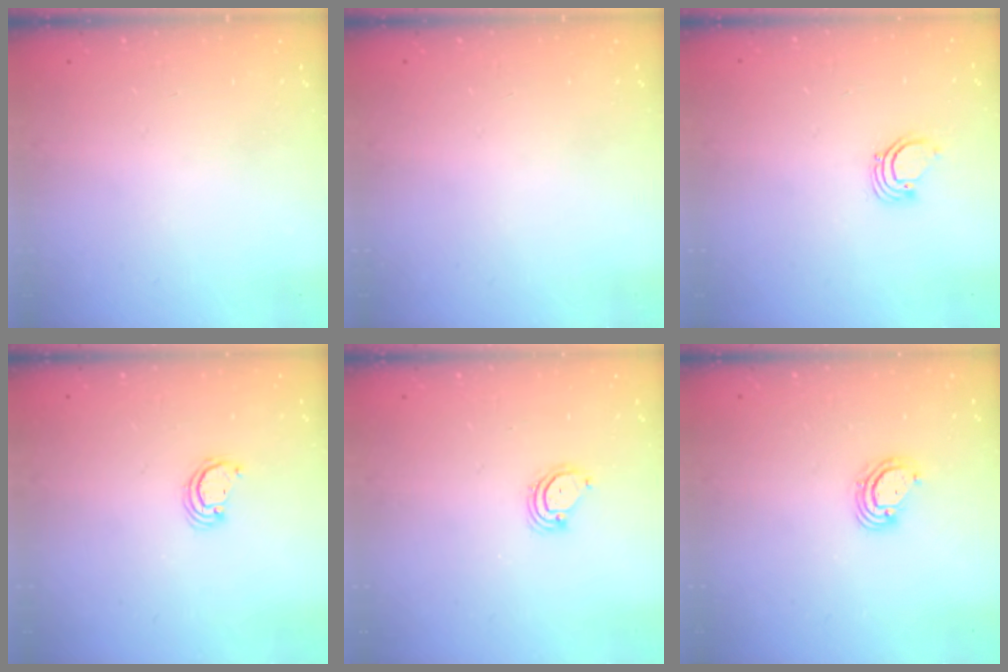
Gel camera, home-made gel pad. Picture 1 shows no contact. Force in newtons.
{"total": 0.0}
{"total": 2.2, "press": 2.2, "slide": 0.2}
{"total": 2.6, "press": 2.6, "slide": 0.2}
{"total": 3.1, "press": 3.1, "slide": 0.3}
{"total": 4.1, "press": 4.1, "slide": 0.4}